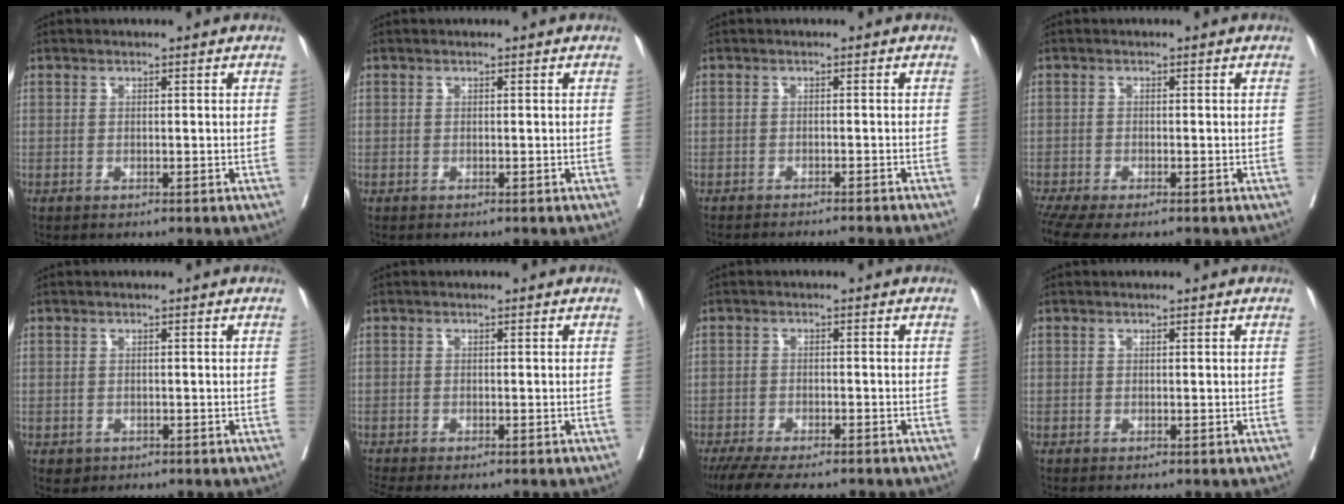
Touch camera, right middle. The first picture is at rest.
{"total": 0.0}
{"total": 9.2, "force": [-8.7, -0.3, 3.1], "torque": [-0.019, -0.014, -0.103]}
{"total": 5.2, "force": [-4.2, 0.9, 3.0], "torque": [-0.046, -0.010, -0.072]}
{"total": 1.2, "force": [-0.5, 1.1, 0.3], "torque": [-0.004, 0.003, 0.001]}
{"total": 3.6, "force": [-3.1, 0.4, 1.8], "torque": [-0.027, -0.007, -0.052]}
{"total": 10.9, "force": [-9.2, 2.5, 5.2], "torque": [-0.078, -0.017, -0.138]}
{"total": 0.0}